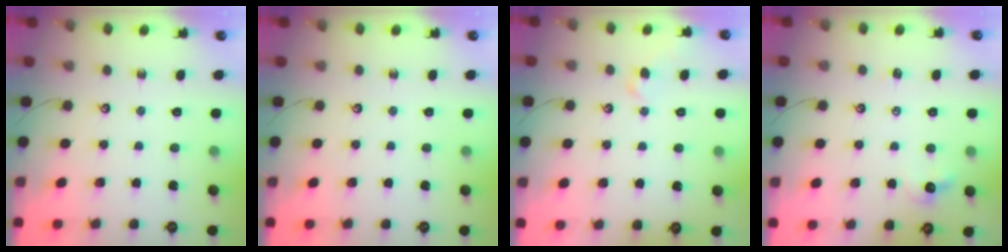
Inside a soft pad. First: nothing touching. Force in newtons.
{"total": 0.0}
{"total": 1.7, "press": 1.6, "slide": 0.7}
{"total": 2.0, "press": 2.0, "slide": 0.3}